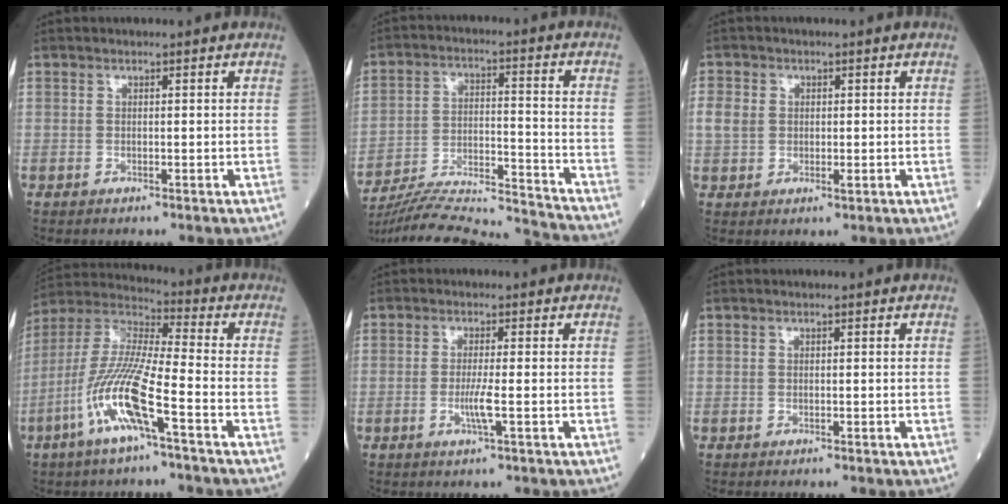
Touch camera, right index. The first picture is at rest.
{"total": 20.0, "force": [-19.3, 0.3, 5.2], "torque": [-0.110, 0.001, -0.297]}
{"total": 4.3, "force": [0.4, 3.4, 2.6], "torque": [-0.059, 0.006, 0.007]}
{"total": 13.4, "force": [-5.7, 1.2, 12.0], "torque": [-0.259, -0.004, -0.116]}
{"total": 2.8, "force": [-0.7, -0.3, 2.7], "torque": [-0.058, -0.006, -0.016]}
{"total": 0.0}